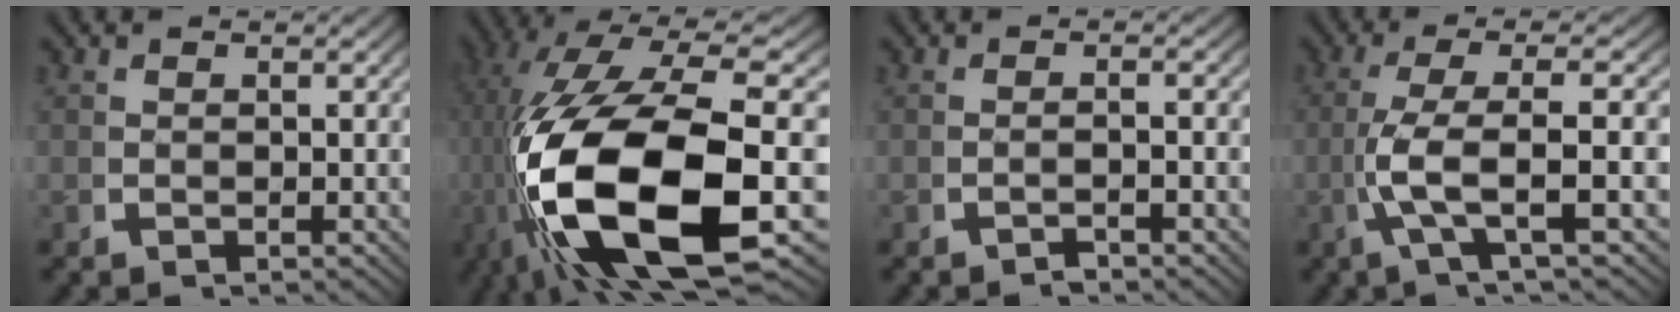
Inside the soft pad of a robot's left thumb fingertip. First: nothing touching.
{"total": 22.7, "force": [-2.3, 11.8, 19.3], "torque": [-0.441, -0.073, 0.020]}
{"total": 1.3, "force": [-1.1, -0.1, 0.7], "torque": [-0.011, 0.009, -0.025]}
{"total": 7.0, "force": [-0.5, 1.7, 6.8], "torque": [-0.158, -0.001, -0.004]}